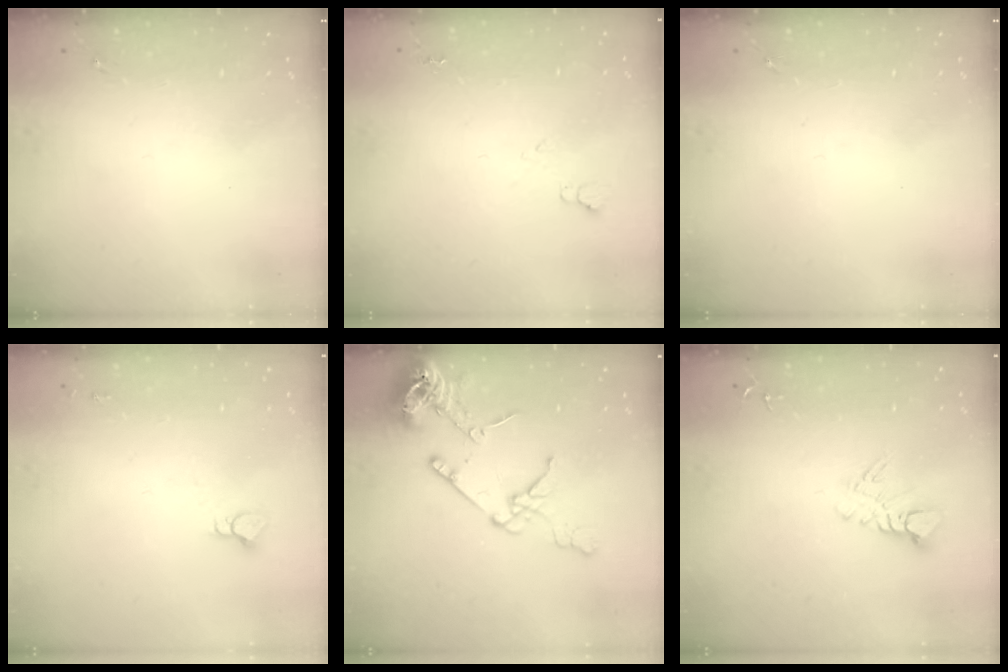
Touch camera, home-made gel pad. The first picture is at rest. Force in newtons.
{"total": 5.5, "press": 5.4, "slide": 0.7}
{"total": 0.0}
{"total": 3.3, "press": 3.3, "slide": 0.2}
{"total": 15.7, "press": 15.6, "slide": 2.0}
{"total": 7.1, "press": 7.1, "slide": 0.7}